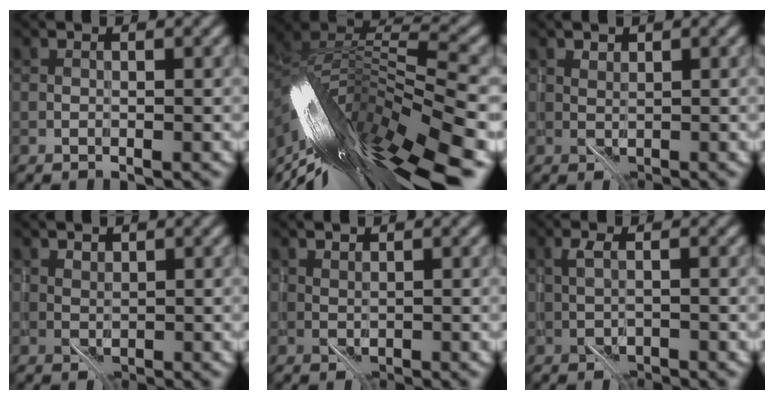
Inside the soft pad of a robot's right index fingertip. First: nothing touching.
{"total": 16.0, "force": [-7.2, 4.7, 13.6], "torque": [-0.247, 0.029, -0.116]}
{"total": 1.5, "force": [0.6, 1.0, 0.9], "torque": [-0.014, -0.001, 0.012]}
{"total": 1.3, "force": [0.4, 0.9, 0.8], "torque": [-0.013, -0.001, 0.009]}
{"total": 1.2, "force": [0.2, 0.8, 0.8], "torque": [-0.014, -0.002, 0.005]}
{"total": 2.2, "force": [-1.0, 0.8, 1.8], "torque": [-0.044, 0.000, -0.021]}